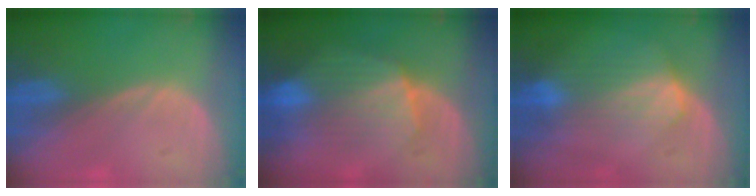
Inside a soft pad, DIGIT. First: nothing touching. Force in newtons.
{"total": 8.3, "press": 8.1, "slide": 2.0}
{"total": 7.2, "press": 6.4, "slide": 3.1}